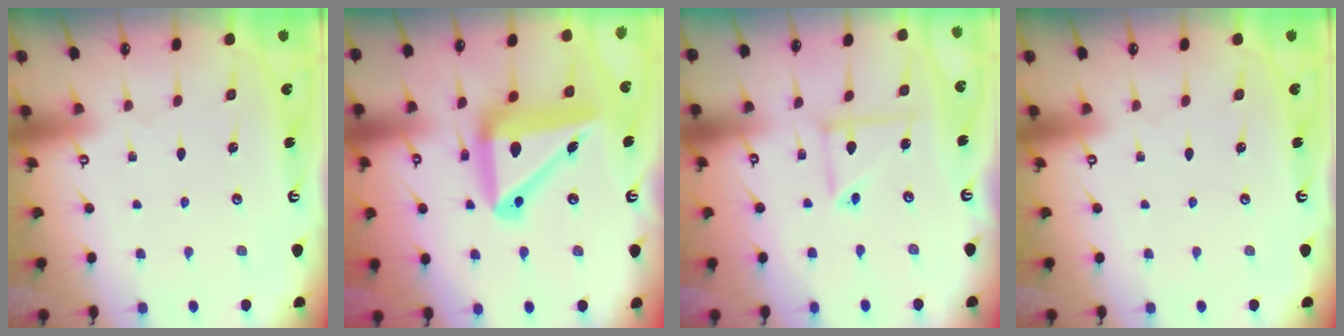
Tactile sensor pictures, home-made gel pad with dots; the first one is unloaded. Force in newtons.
{"total": 18.7, "press": 18.5, "slide": 2.9}
{"total": 6.7, "press": 6.7, "slide": 0.2}
{"total": 0.0}